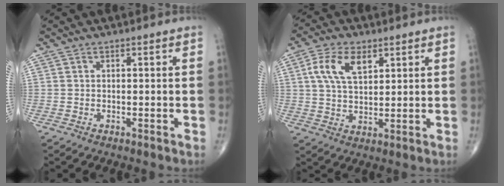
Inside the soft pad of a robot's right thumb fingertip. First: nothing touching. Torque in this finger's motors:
{"motor_torque": [0.10, 0.10, 0.20, 0.06, 0.31]}